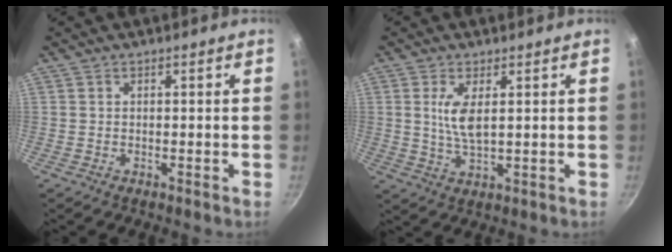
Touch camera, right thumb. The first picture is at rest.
{"total": 5.8, "force": [1.4, 2.2, 5.1], "torque": [-0.100, -0.012, 0.031]}